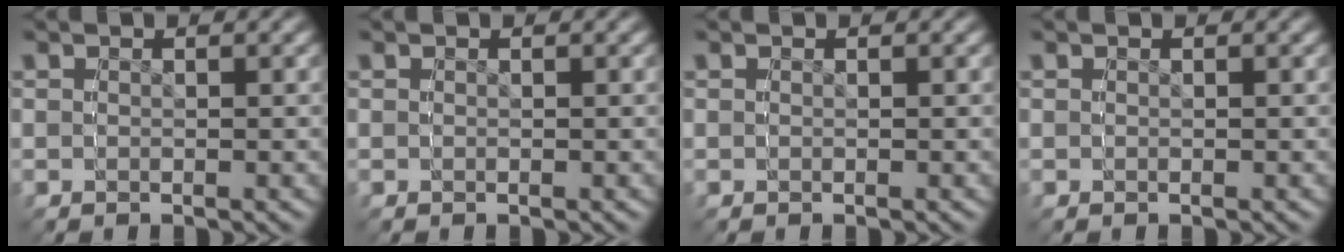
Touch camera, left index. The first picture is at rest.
{"total": 0.0}
{"total": 0.0}
{"total": 0.0}